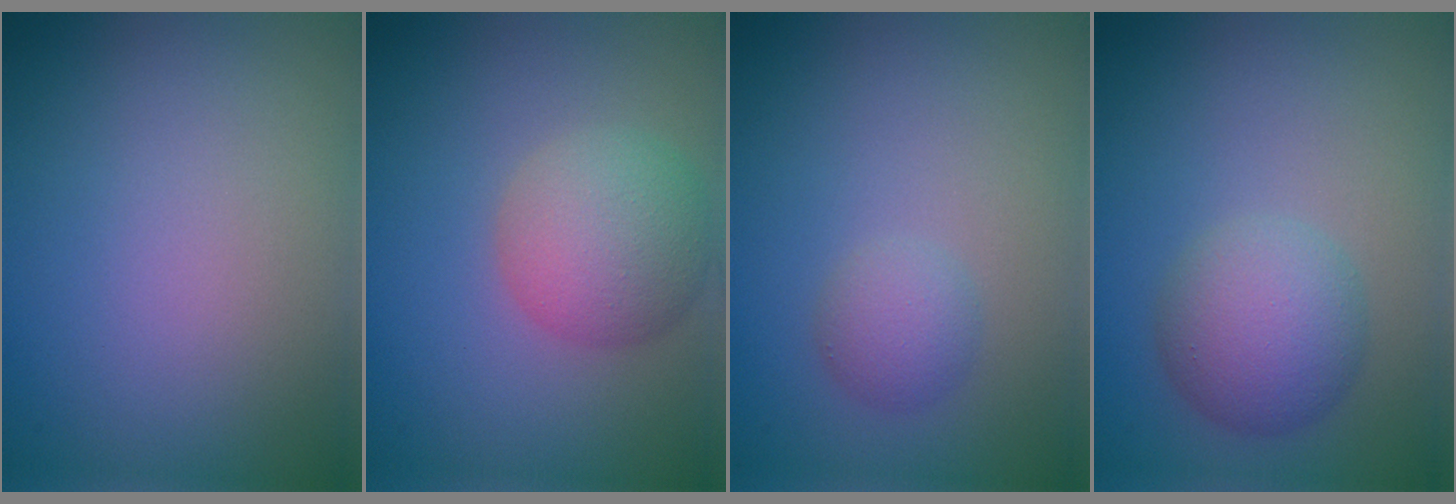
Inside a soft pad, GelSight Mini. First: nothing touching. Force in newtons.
{"total": 4.7, "press": 4.7, "slide": 0.3}
{"total": 1.8, "press": 1.8, "slide": 0.1}
{"total": 4.2, "press": 4.2, "slide": 0.1}